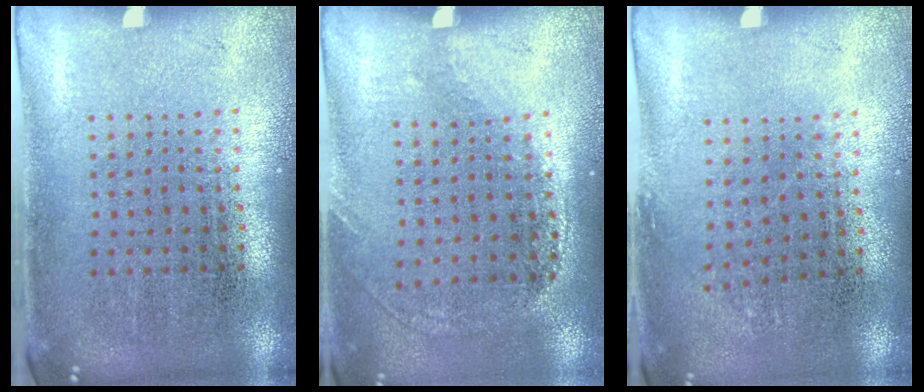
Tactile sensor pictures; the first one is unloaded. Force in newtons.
{"total": 1.2, "press": 0.9, "slide": 0.9}
{"total": 0.8, "press": 0.7, "slide": 0.5}